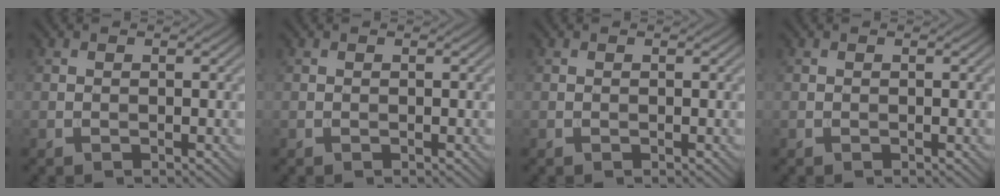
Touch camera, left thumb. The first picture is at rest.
{"total": 0.0}
{"total": 0.0}
{"total": 0.0}